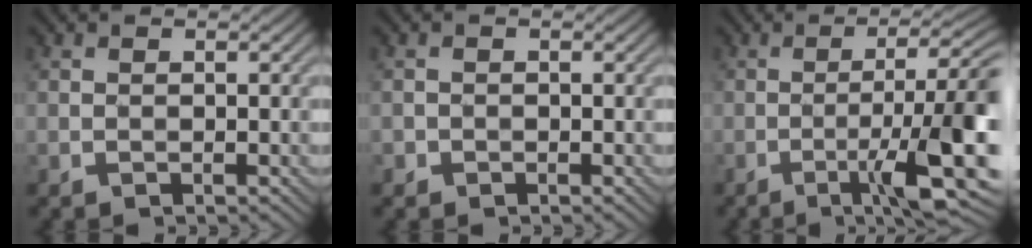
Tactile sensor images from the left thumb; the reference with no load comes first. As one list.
[{"total": 0.9, "force": [-0.4, 0.8, 0.1], "torque": [0.000, -0.003, -0.010]}, {"total": 12.8, "force": [-4.1, 2.0, 12.0], "torque": [-0.172, 0.014, -0.060]}]